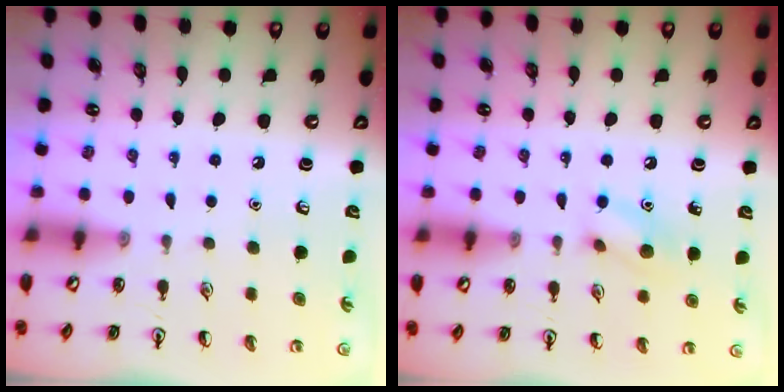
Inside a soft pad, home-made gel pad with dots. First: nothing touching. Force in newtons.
{"total": 8.3, "press": 8.2, "slide": 1.4}